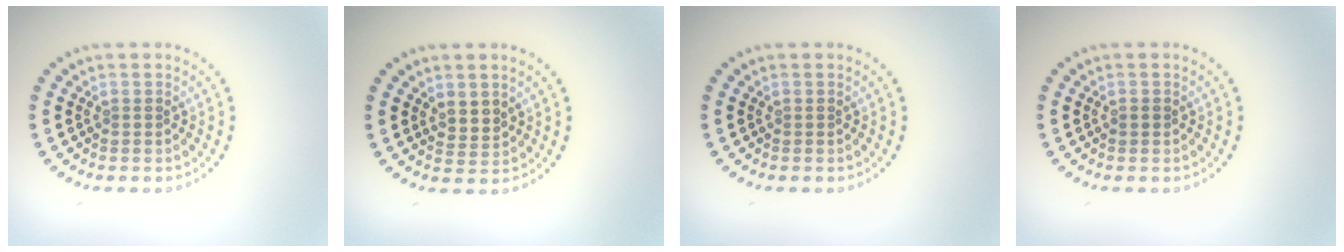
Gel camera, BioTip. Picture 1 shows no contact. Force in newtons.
{"total": 1.5, "press": 1.3, "slide": 0.9}
{"total": 0.0}
{"total": 0.7, "press": 0.7, "slide": 0.2}